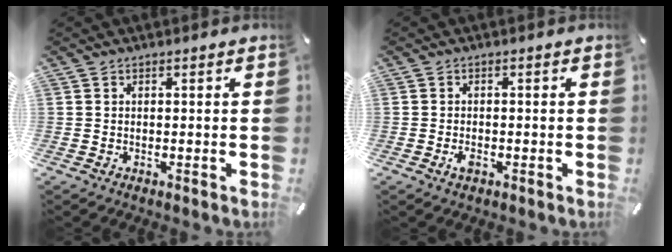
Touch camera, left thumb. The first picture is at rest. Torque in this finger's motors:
{"motor_torque": [0.17, 0.95, 0.11, 0.18, 0.00]}